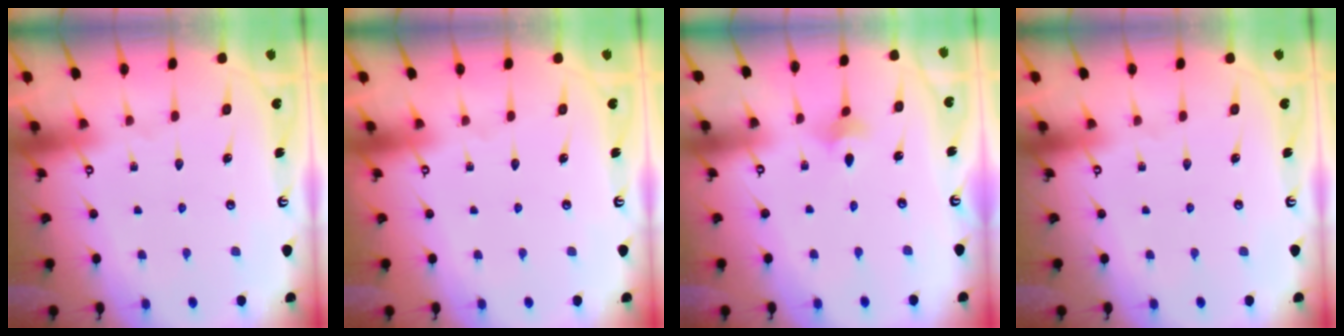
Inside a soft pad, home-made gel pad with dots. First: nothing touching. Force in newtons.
{"total": 0.0}
{"total": 2.1, "press": 2.1, "slide": 0.5}
{"total": 0.0}